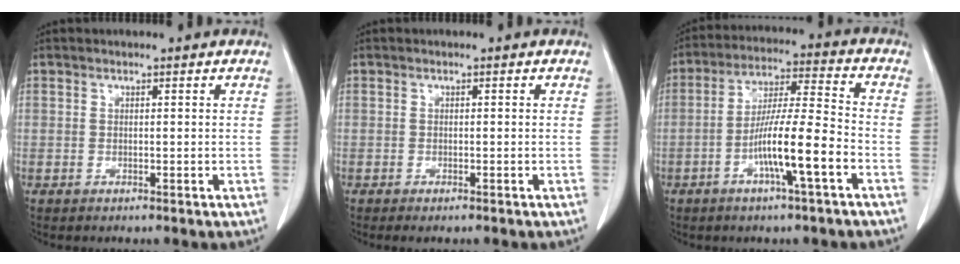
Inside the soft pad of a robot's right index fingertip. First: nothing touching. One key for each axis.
{"total": 1.5, "fx": -1.1, "fy": 0.3, "fz": 1.0, "tx": -0.012, "ty": -0.002, "tz": -0.014}
{"total": 11.1, "fx": -4.3, "fy": 0.2, "fz": 10.2, "tx": -0.191, "ty": 0.006, "tz": -0.080}